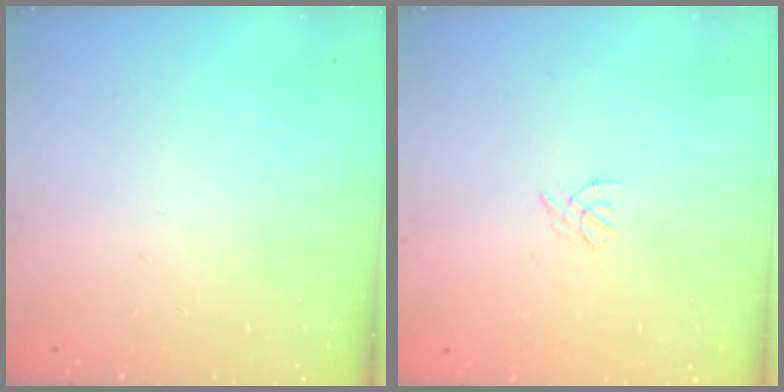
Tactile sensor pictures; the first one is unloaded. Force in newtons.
{"total": 0.8, "press": 0.7, "slide": 0.3}